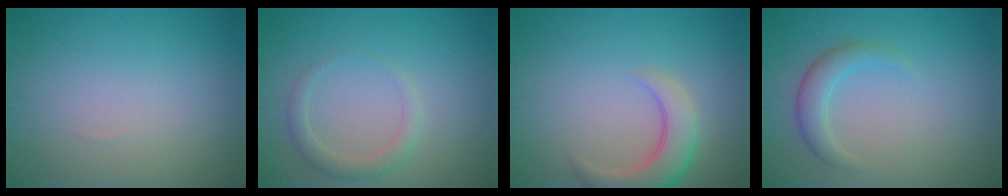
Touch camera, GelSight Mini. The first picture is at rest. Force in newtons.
{"total": 1.9, "press": 1.9, "slide": 0.1}
{"total": 4.3, "press": 4.3, "slide": 0.4}
{"total": 2.4, "press": 2.4, "slide": 0.1}